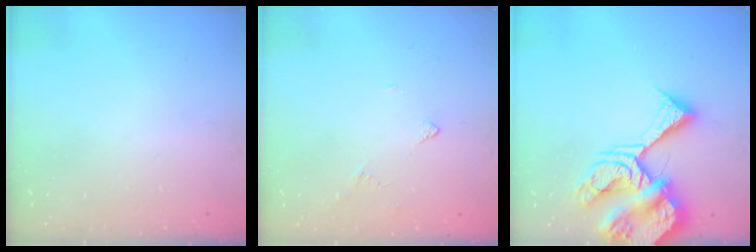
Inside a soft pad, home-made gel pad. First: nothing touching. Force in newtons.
{"total": 1.8, "press": 1.7, "slide": 0.4}
{"total": 19.2, "press": 19.1, "slide": 2.4}